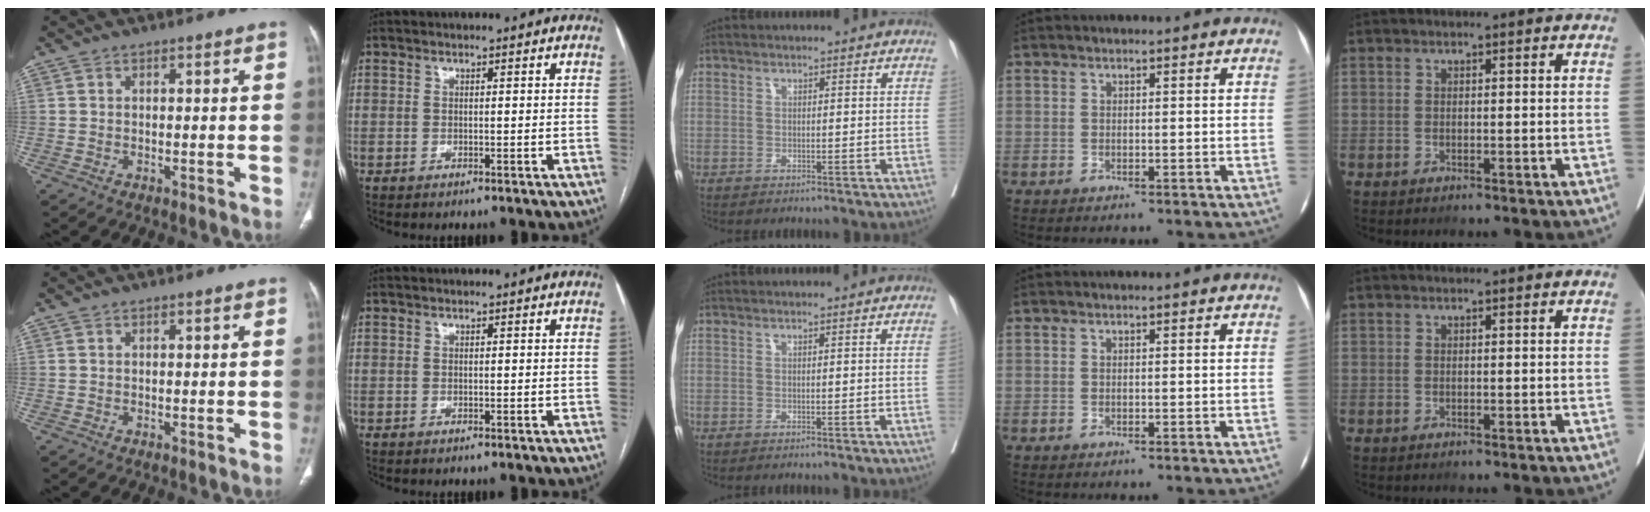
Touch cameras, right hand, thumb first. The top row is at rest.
{"middle": {"total": 0.7, "force": [0.0, -0.3, 0.6], "torque": [-0.002, 0.002, 0.000]}}